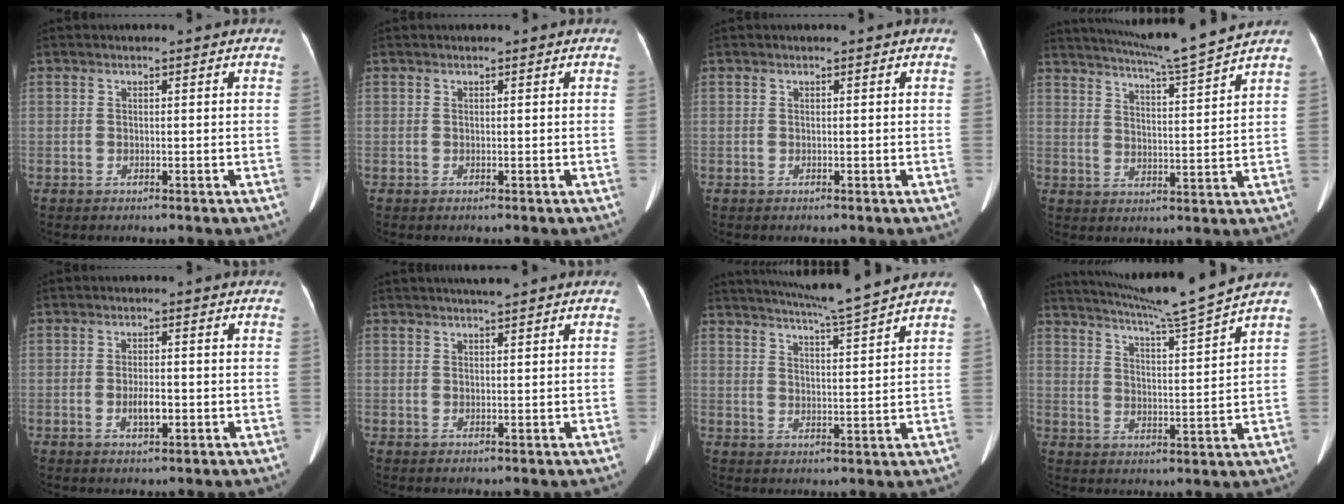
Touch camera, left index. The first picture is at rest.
{"total": 0.7, "force": [0.6, 0.0, 0.3], "torque": [-0.004, 0.012, 0.011]}
{"total": 0.0}
{"total": 11.9, "force": [10.8, -2.1, 4.5], "torque": [-0.081, -0.021, 0.164]}
{"total": 2.5, "force": [-0.8, 0.8, 2.3], "torque": [-0.047, 0.000, -0.011]}
{"total": 2.7, "force": [2.3, -0.2, 1.4], "torque": [-0.018, 0.011, 0.038]}
{"total": 10.7, "force": [9.7, -1.9, 4.2], "torque": [-0.075, -0.011, 0.145]}
{"total": 12.2, "force": [11.0, -2.7, 4.4], "torque": [-0.081, -0.031, 0.174]}